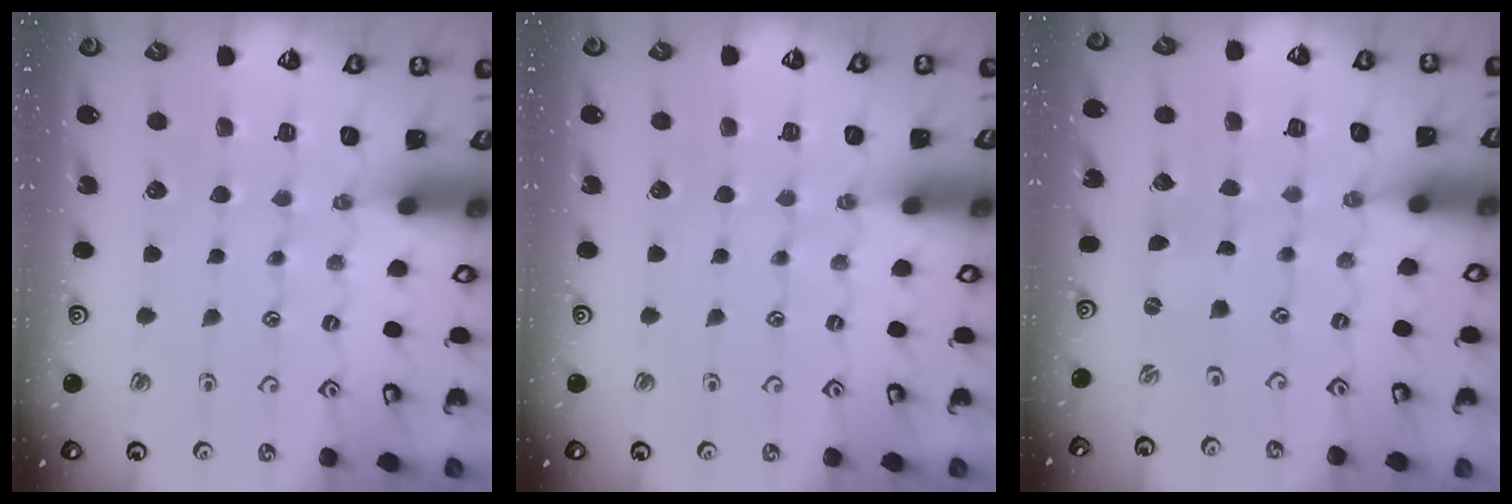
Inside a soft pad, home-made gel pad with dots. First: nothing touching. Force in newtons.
{"total": 0.0}
{"total": 0.0}